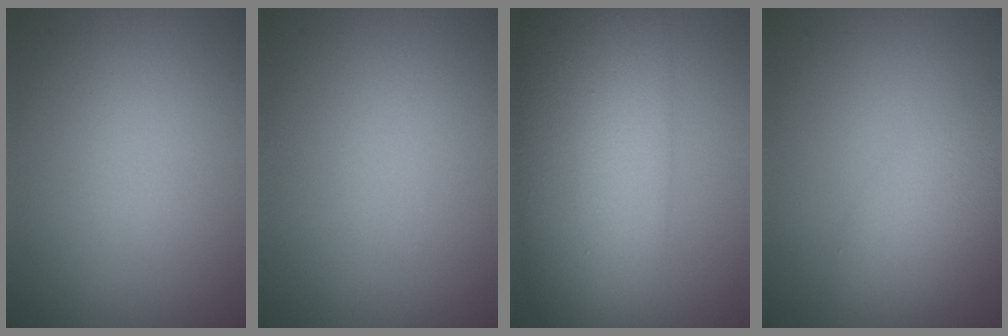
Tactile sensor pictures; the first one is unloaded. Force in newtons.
{"total": 0.0}
{"total": 13.0, "press": 13.0, "slide": 0.2}
{"total": 4.2, "press": 4.2, "slide": 0.1}